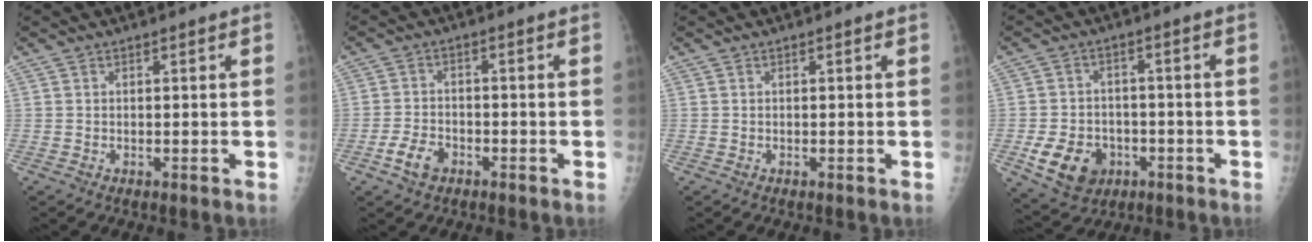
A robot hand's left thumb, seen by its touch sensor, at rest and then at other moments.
{"total": 4.8, "force": [-2.6, 3.1, 2.5], "torque": [-0.043, 0.017, -0.046]}
{"total": 0.0}
{"total": 10.1, "force": [-3.6, 7.9, 5.1], "torque": [-0.072, 0.017, -0.049]}